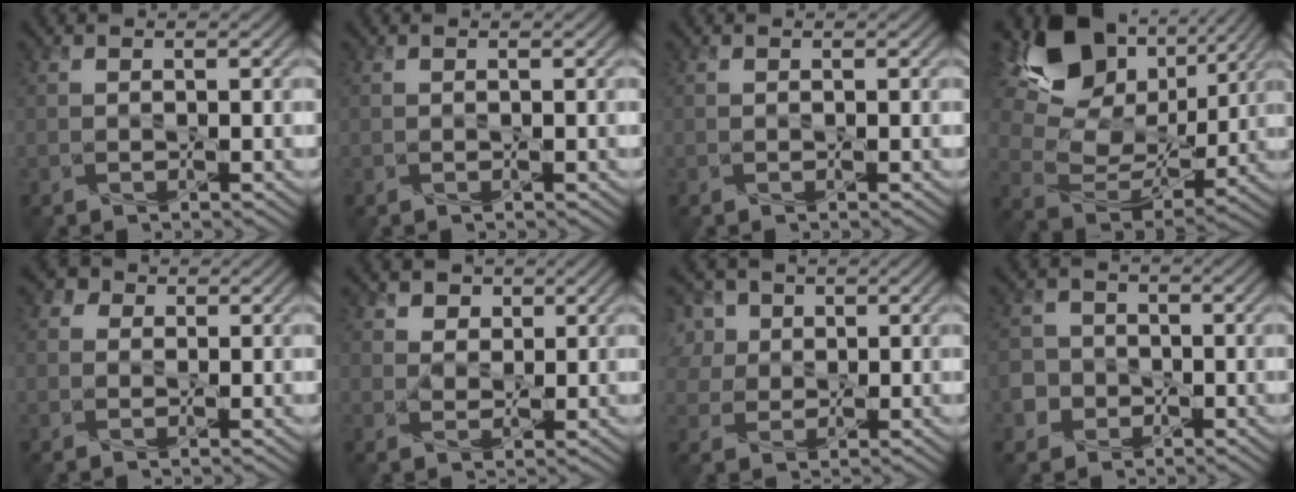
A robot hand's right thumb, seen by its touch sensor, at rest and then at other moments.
{"total": 0.0}
{"total": 0.0}
{"total": 15.3, "force": [7.3, 10.2, 8.8], "torque": [-0.199, 0.007, 0.140]}
{"total": 2.7, "force": [0.8, 2.4, 0.6], "torque": [-0.025, 0.006, 0.000]}
{"total": 2.7, "force": [1.6, 2.1, 0.3], "torque": [-0.015, -0.006, 0.025]}
{"total": 6.0, "force": [2.3, 5.0, 2.4], "torque": [-0.095, 0.013, 0.044]}
{"total": 4.1, "force": [-1.9, 3.7, 0.1], "torque": [-0.005, 0.002, -0.054]}